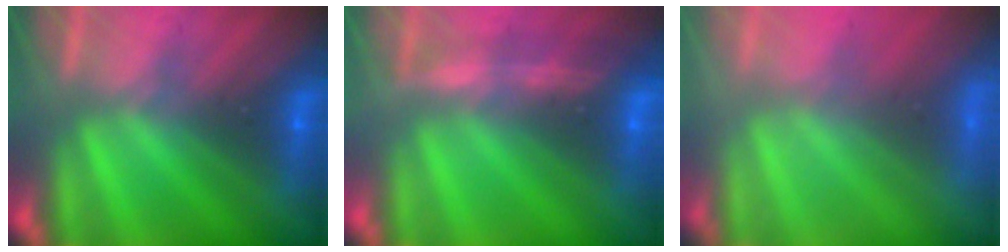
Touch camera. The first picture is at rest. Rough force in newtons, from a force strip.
{"total": 1.5}
{"total": 5.9}